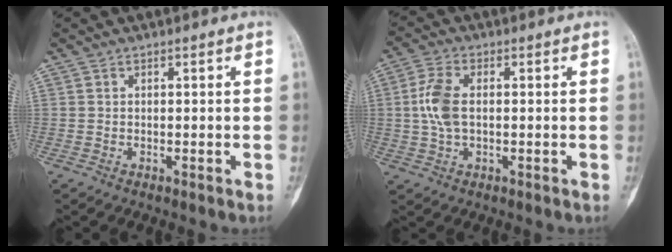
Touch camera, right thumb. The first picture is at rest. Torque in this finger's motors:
{"motor_torque": [-0.04, 0.22, 0.40, 0.39, 0.14]}